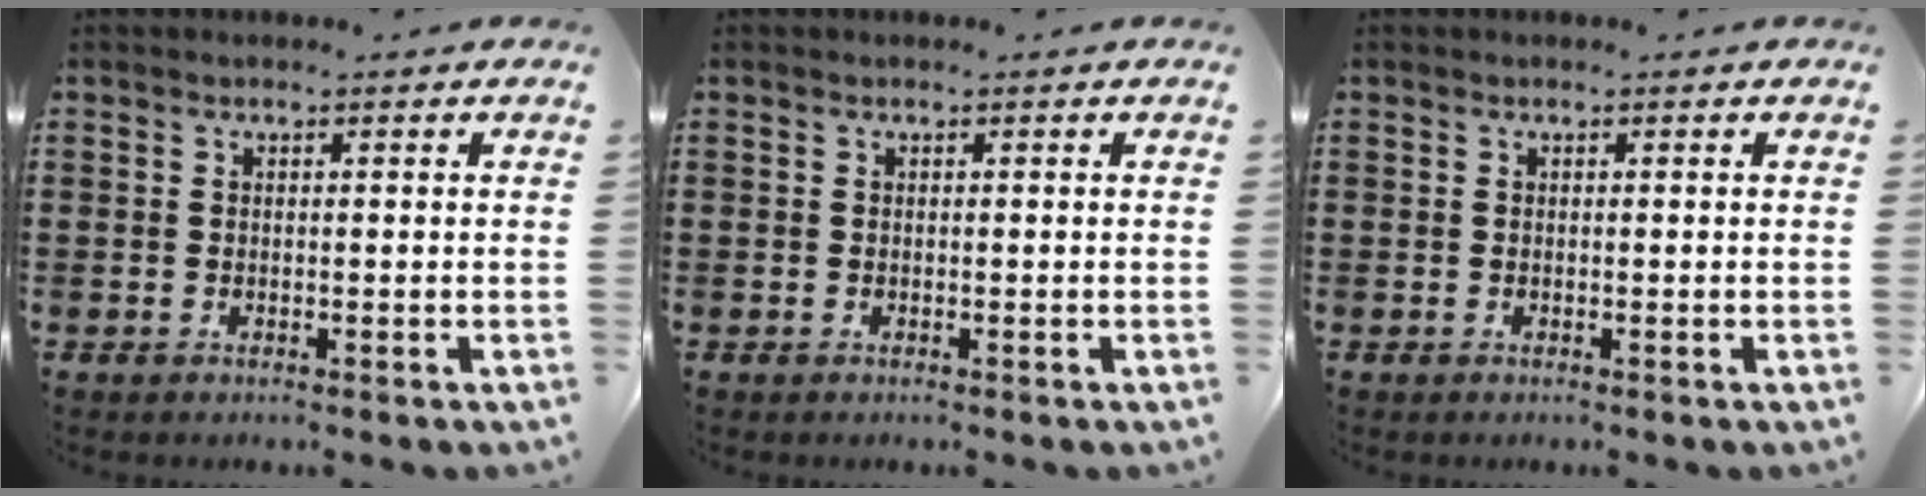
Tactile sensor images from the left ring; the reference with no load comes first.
{"total": 0.0}
{"total": 0.0}